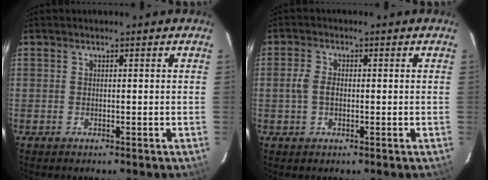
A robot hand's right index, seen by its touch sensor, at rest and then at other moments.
{"total": 3.1, "force": [-0.4, 1.9, 2.4], "torque": [-0.054, 0.008, -0.007]}